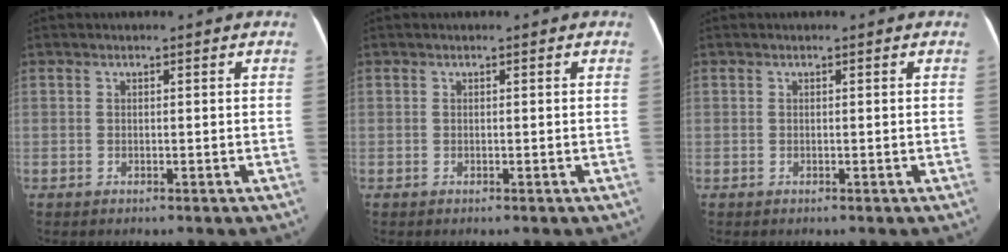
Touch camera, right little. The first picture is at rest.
{"total": 0.0}
{"total": 0.0}